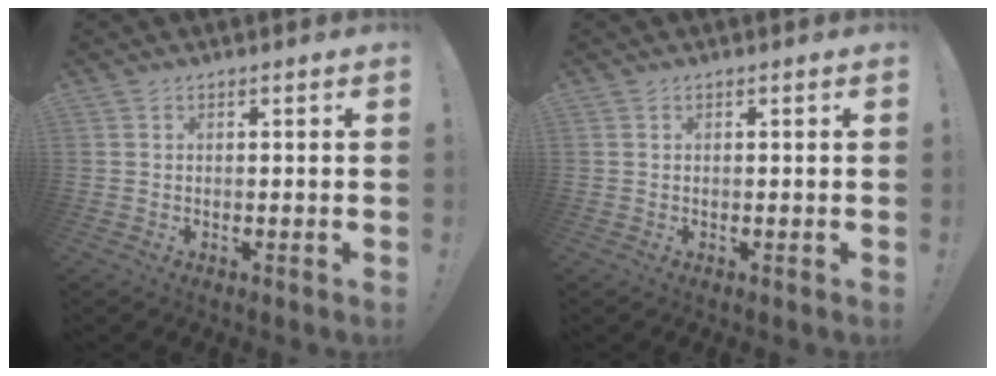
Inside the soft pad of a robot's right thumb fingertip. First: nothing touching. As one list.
[{"total": 0.0}]